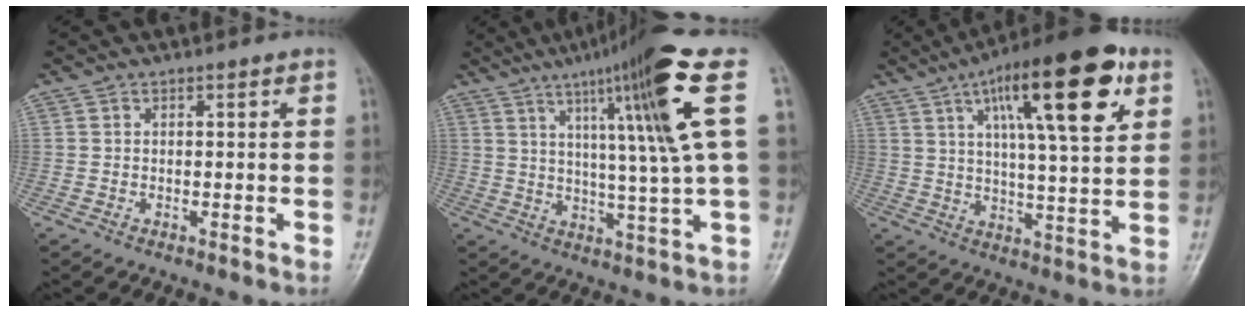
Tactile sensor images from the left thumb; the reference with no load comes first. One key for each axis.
{"total": 16.8, "fx": 6.2, "fy": -0.3, "fz": 15.6, "tx": -0.238, "ty": -0.013, "tz": 0.094}
{"total": 20.5, "fx": 8.9, "fy": 5.6, "fz": 17.6, "tx": -0.247, "ty": -0.015, "tz": 0.135}